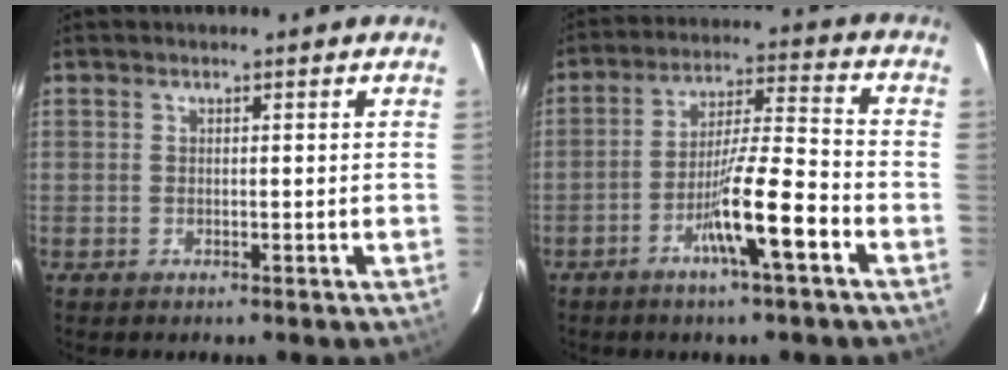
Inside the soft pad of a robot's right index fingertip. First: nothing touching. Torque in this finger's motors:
{"motor_torque": [1.49, -0.66, 0.85, 0.20]}